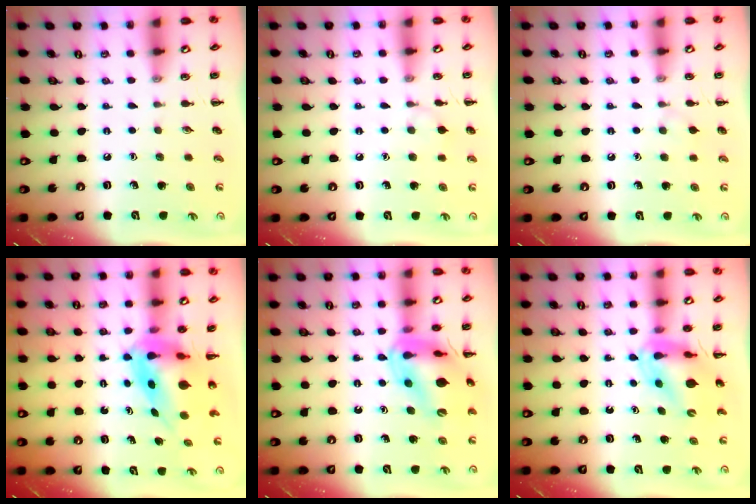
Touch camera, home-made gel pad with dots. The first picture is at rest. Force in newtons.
{"total": 5.4, "press": 5.1, "slide": 1.6}
{"total": 3.7, "press": 3.4, "slide": 1.5}
{"total": 7.7, "press": 7.2, "slide": 2.5}
{"total": 17.5, "press": 17.3, "slide": 2.6}
{"total": 11.2, "press": 10.6, "slide": 3.6}